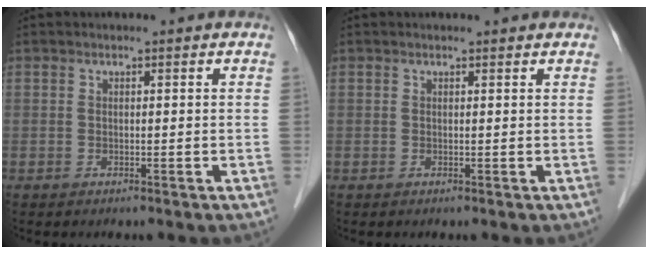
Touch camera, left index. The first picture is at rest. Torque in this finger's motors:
{"motor_torque": [0.95, -1.15, 0.04, -0.01]}